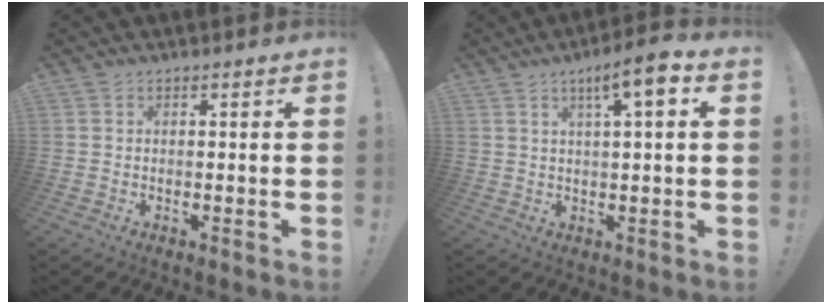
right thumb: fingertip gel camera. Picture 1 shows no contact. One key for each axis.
{"total": 7.7, "fx": 2.9, "fy": 0.9, "fz": 7.1, "tx": -0.100, "ty": -0.014, "tz": 0.040}